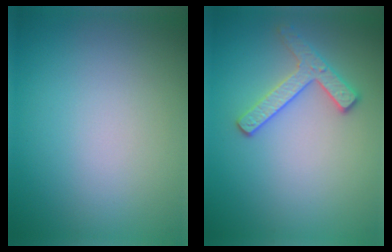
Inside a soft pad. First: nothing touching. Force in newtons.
{"total": 2.5, "press": 2.4, "slide": 0.5}